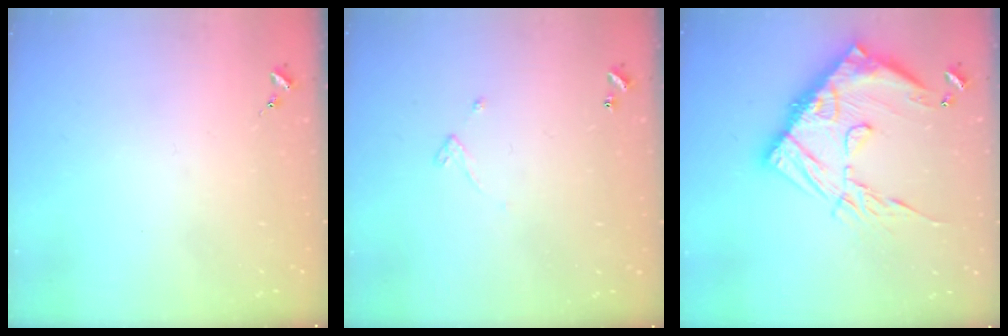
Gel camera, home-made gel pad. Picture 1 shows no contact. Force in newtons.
{"total": 3.4, "press": 3.4, "slide": 0.5}
{"total": 22.5, "press": 22.4, "slide": 2.1}